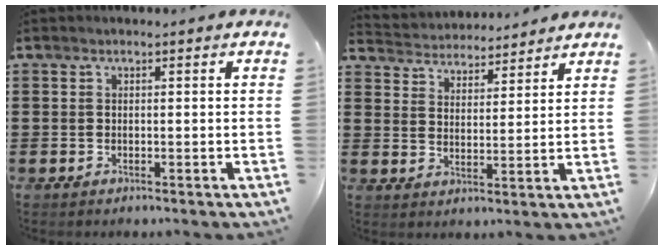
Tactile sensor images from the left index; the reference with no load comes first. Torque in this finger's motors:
{"motor_torque": [1.26, -0.88, 0.21, 0.07]}